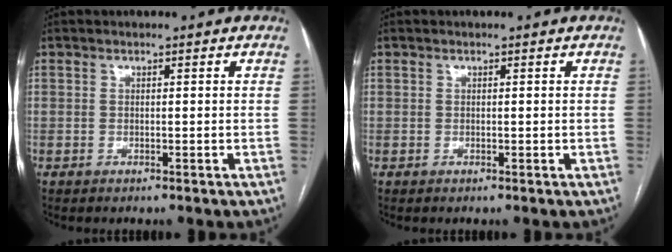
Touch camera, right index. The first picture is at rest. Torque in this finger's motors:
{"motor_torque": [0.07, 0.05, 0.01, 0.01]}